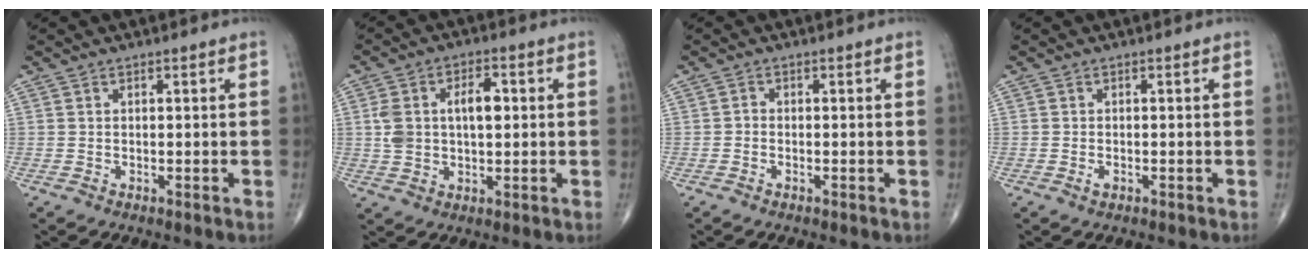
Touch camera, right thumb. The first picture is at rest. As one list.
[{"total": 9.3, "force": [1.2, 5.4, 7.5], "torque": [-0.132, 0.016, 0.025]}, {"total": 0.6, "force": [-0.3, 0.4, 0.3], "torque": [0.000, 0.003, -0.011]}, {"total": 0.8, "force": [-0.4, 0.5, 0.5], "torque": [-0.007, 0.003, -0.005]}]